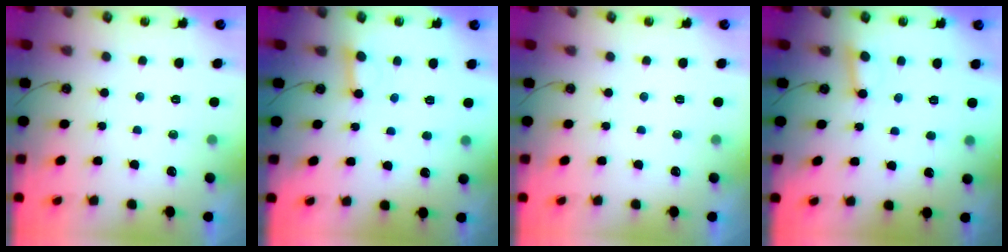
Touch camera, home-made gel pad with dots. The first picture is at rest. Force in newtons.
{"total": 2.6, "press": 2.5, "slide": 0.3}
{"total": 0.0}
{"total": 2.9, "press": 2.9, "slide": 0.4}